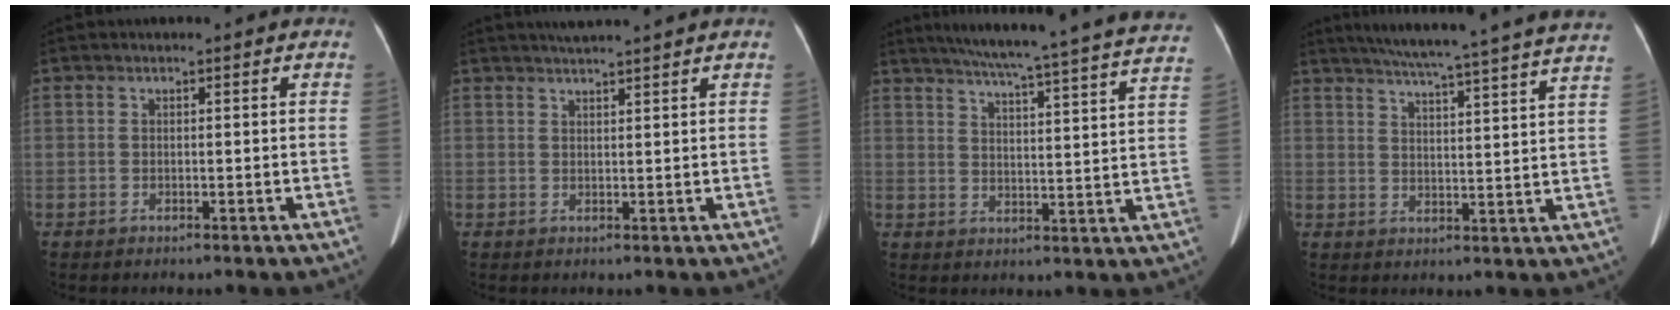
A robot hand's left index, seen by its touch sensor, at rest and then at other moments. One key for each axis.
{"total": 4.7, "fx": 4.2, "fy": -0.8, "fz": 2.1, "tx": -0.030, "ty": 0.022, "tz": 0.061}
{"total": 27.4, "fx": 24.7, "fy": -0.5, "fz": 11.8, "tx": -0.182, "ty": -0.050, "tz": 0.299}
{"total": 24.5, "fx": 21.9, "fy": -1.1, "fz": 11.0, "tx": -0.172, "ty": -0.028, "tz": 0.274}